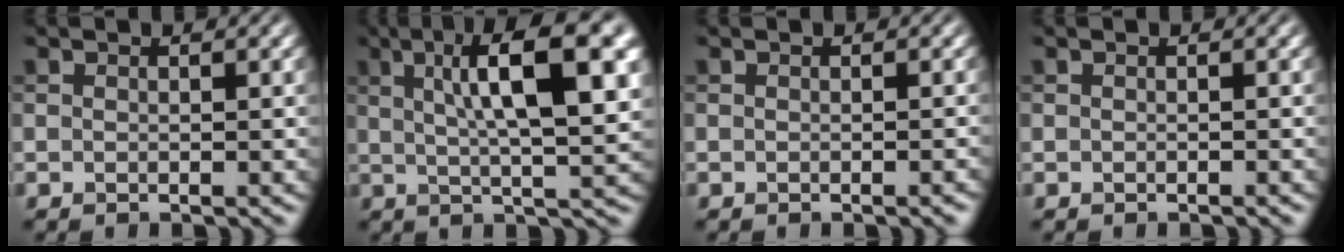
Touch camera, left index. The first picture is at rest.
{"total": 11.2, "force": [3.6, 2.8, 10.2], "torque": [-0.146, 0.011, 0.053]}
{"total": 0.6, "force": [-0.4, 0.1, 0.5], "torque": [-0.004, 0.002, -0.004]}
{"total": 0.0}